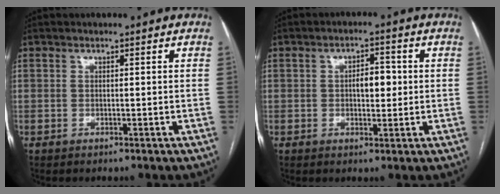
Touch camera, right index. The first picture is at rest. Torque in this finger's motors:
{"motor_torque": [0.93, 0.13, 0.25, 0.06]}